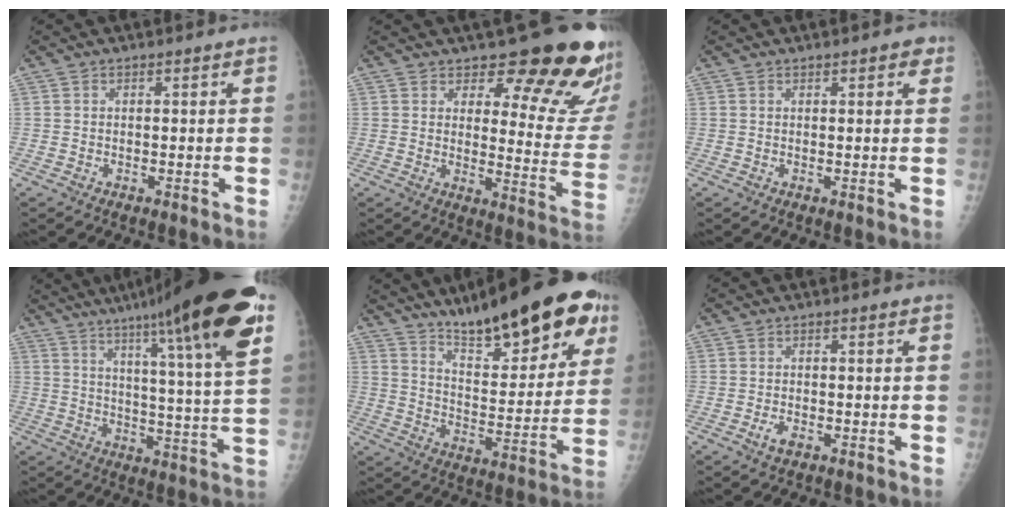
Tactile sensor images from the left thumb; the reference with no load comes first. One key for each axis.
{"total": 17.9, "fx": 13.6, "fy": 5.8, "fz": 10.1, "tx": -0.077, "ty": -0.111, "tz": 0.159}
{"total": 2.2, "fx": 1.1, "fy": 0.9, "fz": 1.6, "tx": -0.011, "ty": -0.001, "tz": 0.011}
{"total": 25.4, "fx": 15.1, "fy": 2.4, "fz": 20.2, "tx": -0.292, "ty": -0.039, "tz": 0.212}
{"total": 23.6, "fx": 15.6, "fy": 6.9, "fz": 16.4, "tx": -0.200, "ty": -0.064, "tz": 0.239}
{"total": 2.3, "fx": -1.1, "fy": 1.3, "fz": 1.6, "tx": -0.031, "ty": 0.004, "tz": -0.019}